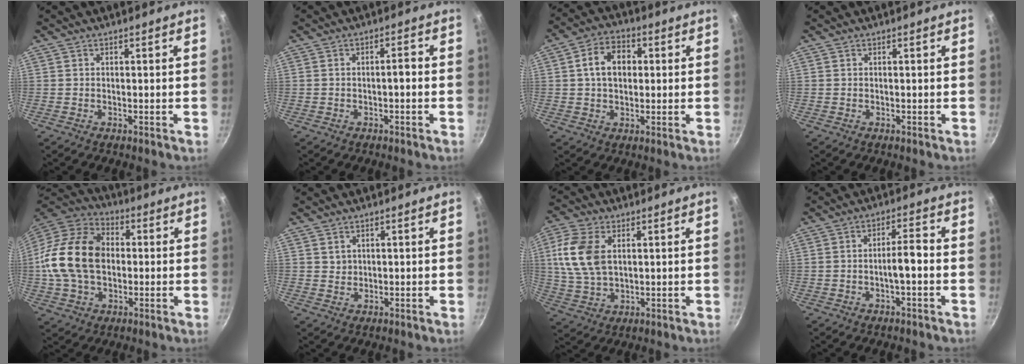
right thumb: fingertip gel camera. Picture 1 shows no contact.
{"total": 2.1, "force": [-0.7, 0.6, 1.9], "torque": [-0.031, 0.017, -0.009]}
{"total": 8.4, "force": [1.2, 6.1, 5.7], "torque": [-0.074, 0.014, 0.011]}
{"total": 0.0}
{"total": 19.2, "force": [0.1, 13.6, 13.5], "torque": [-0.239, 0.032, -0.009]}
{"total": 1.5, "force": [0.8, 1.3, 0.4], "torque": [0.001, 0.000, 0.014]}
{"total": 11.3, "force": [2.6, 6.9, 8.5], "torque": [-0.170, -0.002, 0.051]}
{"total": 4.4, "force": [-1.4, 0.9, 4.1], "torque": [-0.072, 0.025, -0.023]}